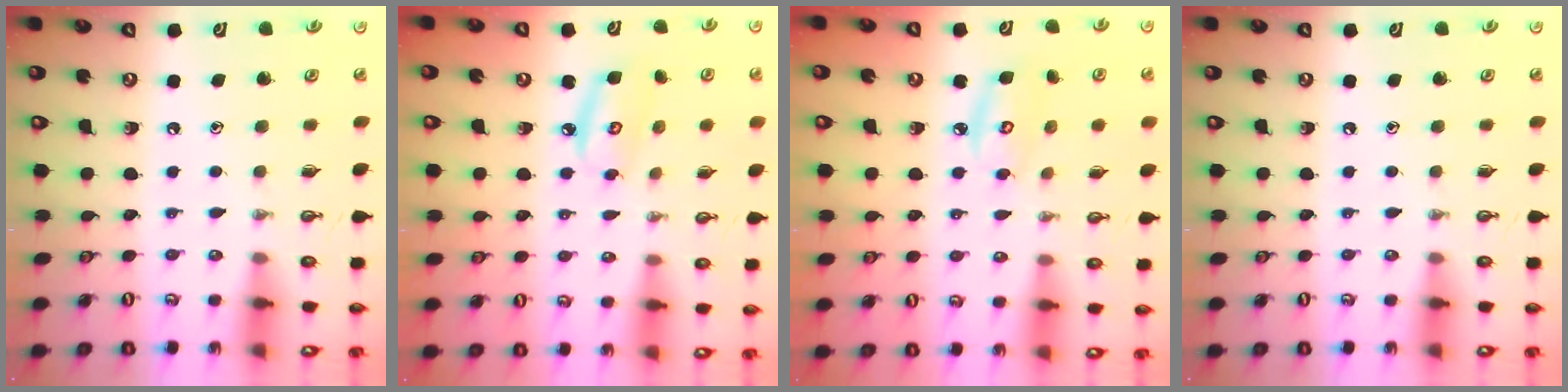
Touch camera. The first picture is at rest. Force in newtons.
{"total": 5.8, "press": 5.8, "slide": 0.4}
{"total": 5.7, "press": 5.7, "slide": 0.3}
{"total": 0.0}